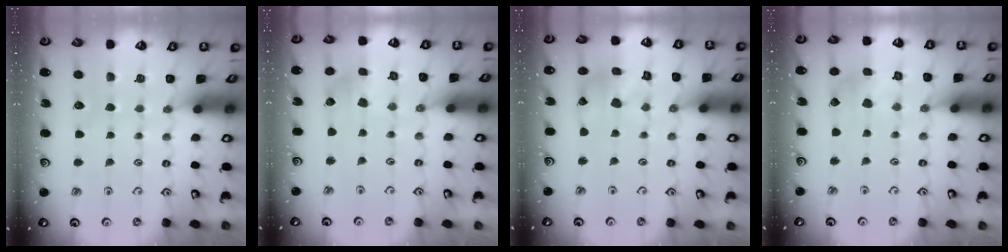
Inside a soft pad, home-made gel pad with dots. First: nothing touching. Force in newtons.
{"total": 2.5, "press": 2.5, "slide": 0.6}
{"total": 7.4, "press": 7.3, "slide": 0.8}
{"total": 2.7, "press": 2.7, "slide": 0.3}